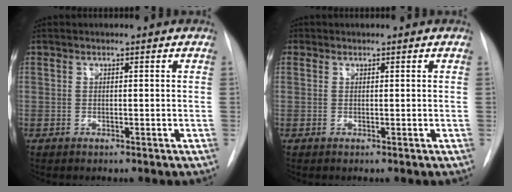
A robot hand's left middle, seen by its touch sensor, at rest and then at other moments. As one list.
[{"total": 0.6, "force": [0.3, 0.5, 0.1], "torque": [0.002, 0.002, 0.003]}]